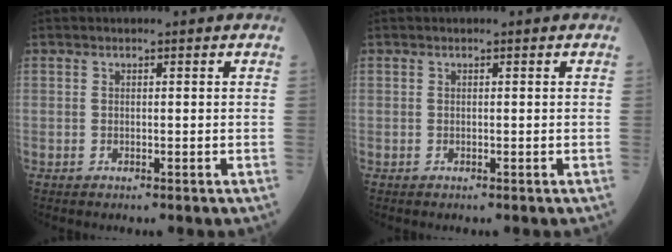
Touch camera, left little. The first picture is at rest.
{"total": 0.0}